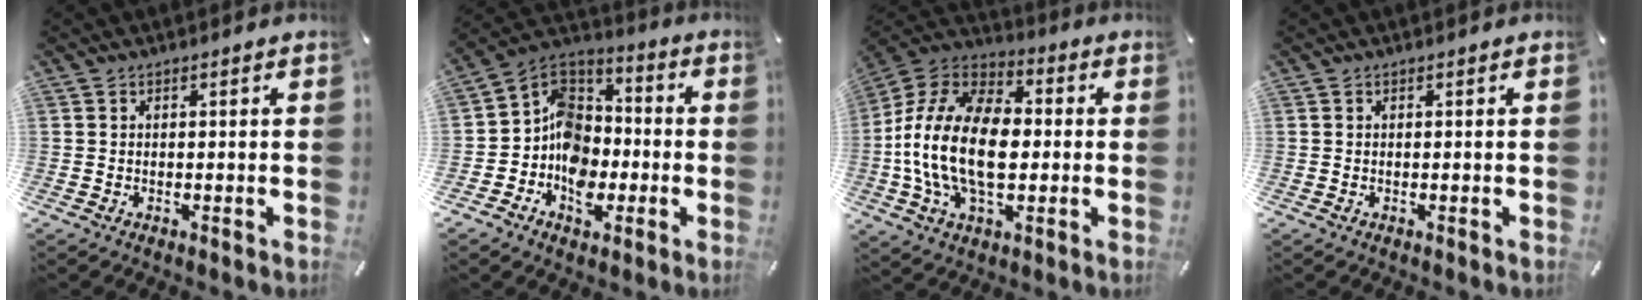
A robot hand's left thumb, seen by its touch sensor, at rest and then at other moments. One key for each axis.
{"total": 11.5, "fx": -4.4, "fy": 9.7, "fz": 4.4, "tx": -0.101, "ty": 0.021, "tz": -0.080}
{"total": 20.3, "fx": -2.8, "fy": 13.0, "fz": 15.3, "tx": -0.333, "ty": 0.019, "tz": -0.051}
{"total": 0.0}